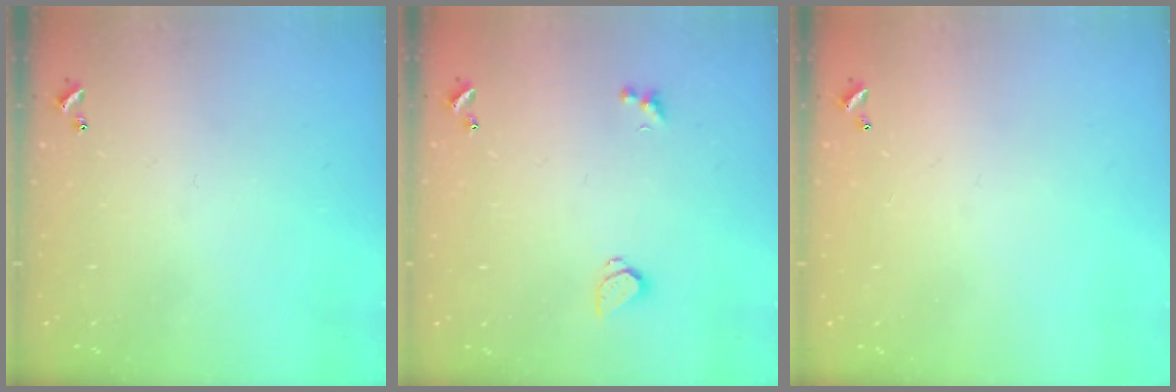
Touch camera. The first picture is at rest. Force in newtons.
{"total": 0.8, "press": 0.6, "slide": 0.4}
{"total": 2.8, "press": 2.8, "slide": 0.1}